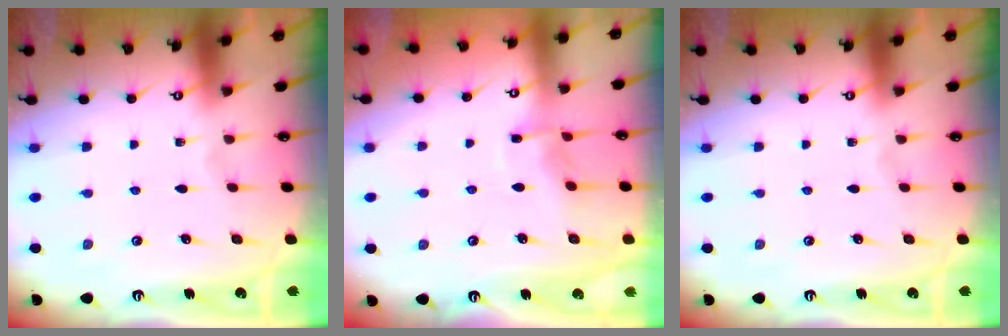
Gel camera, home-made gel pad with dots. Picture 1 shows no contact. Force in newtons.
{"total": 5.7, "press": 5.7, "slide": 0.7}
{"total": 0.0}